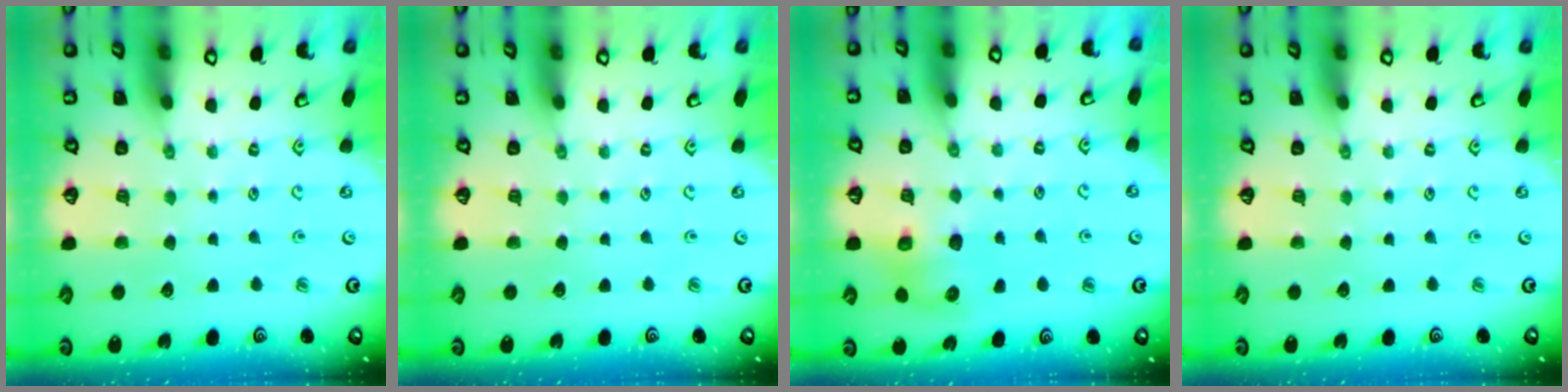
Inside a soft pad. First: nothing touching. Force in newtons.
{"total": 0.0}
{"total": 7.4, "press": 7.3, "slide": 1.2}
{"total": 0.0}